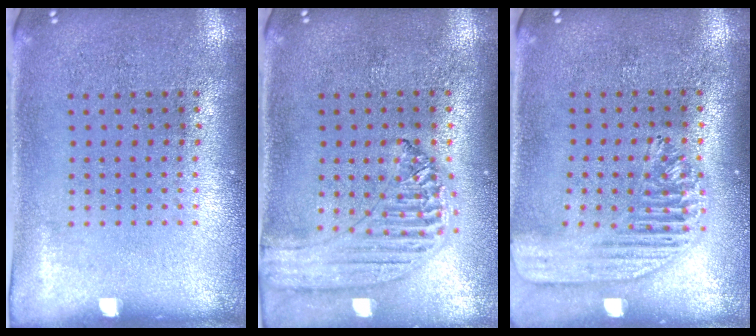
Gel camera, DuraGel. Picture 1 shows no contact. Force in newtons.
{"total": 1.2, "press": 1.2, "slide": 0.2}
{"total": 1.8, "press": 1.6, "slide": 0.7}